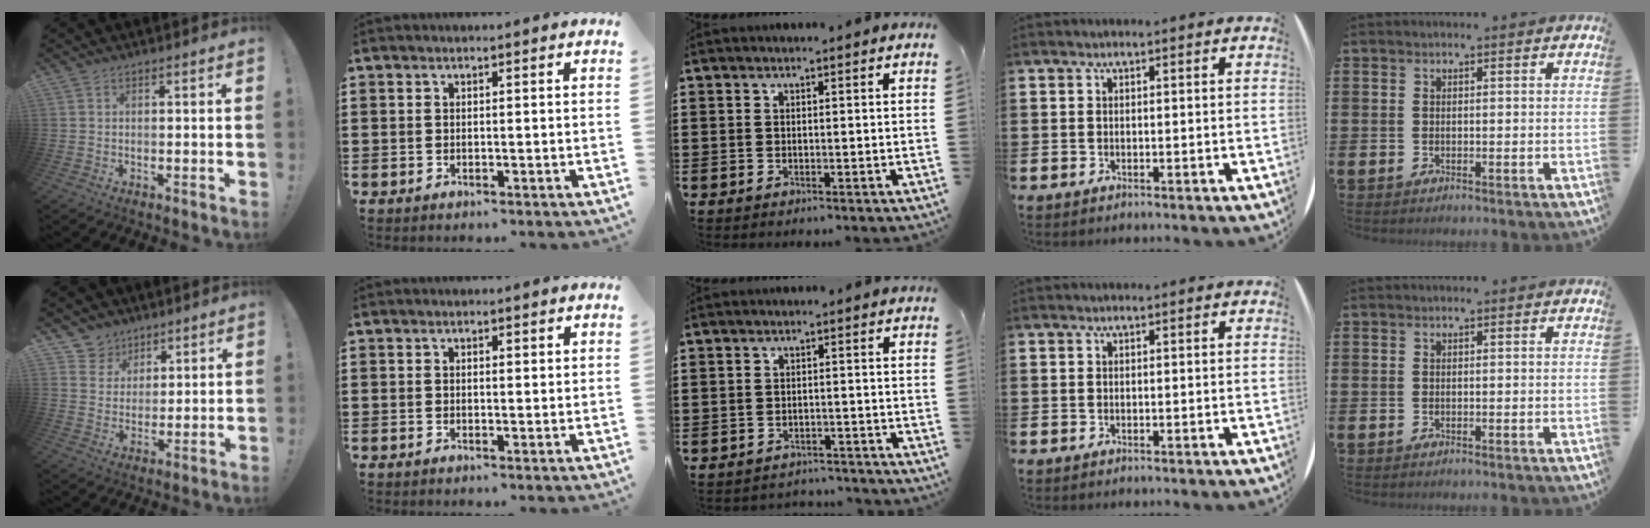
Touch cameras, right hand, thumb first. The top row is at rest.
{"thumb": {"total": 6.9, "force": [4.4, 5.3, 0.2], "torque": [-0.007, -0.040, 0.088]}, "index": {"total": 0.8, "force": [0.3, 0.3, 0.7], "torque": [-0.014, 0.003, 0.005]}, "middle": {"total": 2.2, "force": [-2.1, 0.5, -0.4], "torque": [0.000, 0.003, -0.050]}}